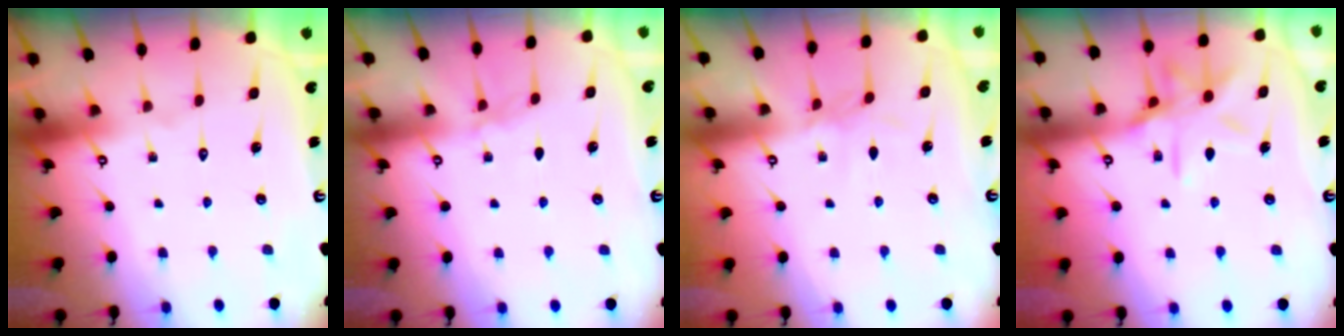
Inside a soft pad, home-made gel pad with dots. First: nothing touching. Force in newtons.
{"total": 2.5, "press": 2.5, "slide": 0.5}
{"total": 2.7, "press": 2.6, "slide": 0.5}
{"total": 12.6, "press": 12.6, "slide": 1.0}